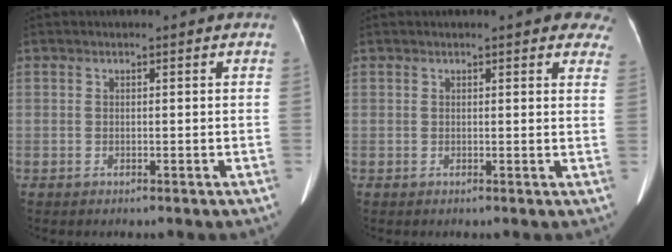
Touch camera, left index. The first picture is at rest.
{"total": 7.9, "force": [6.3, 2.1, 4.3], "torque": [-0.030, 0.000, 0.054]}